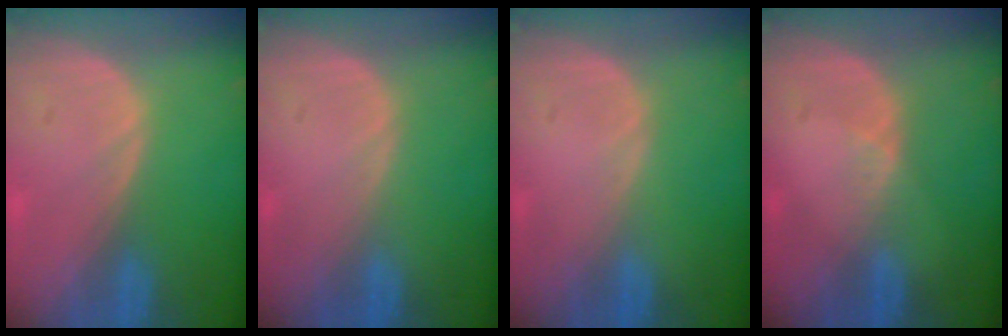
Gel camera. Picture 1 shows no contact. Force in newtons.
{"total": 0.0}
{"total": 0.0}
{"total": 1.8, "press": 1.2, "slide": 1.3}